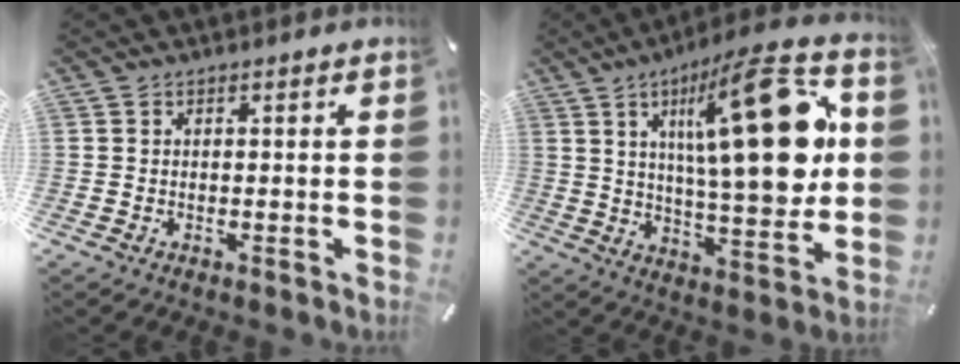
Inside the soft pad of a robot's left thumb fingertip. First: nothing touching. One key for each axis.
{"total": 28.6, "fx": 7.3, "fy": 10.2, "fz": 25.7, "tx": -0.395, "ty": -0.032, "tz": 0.100}